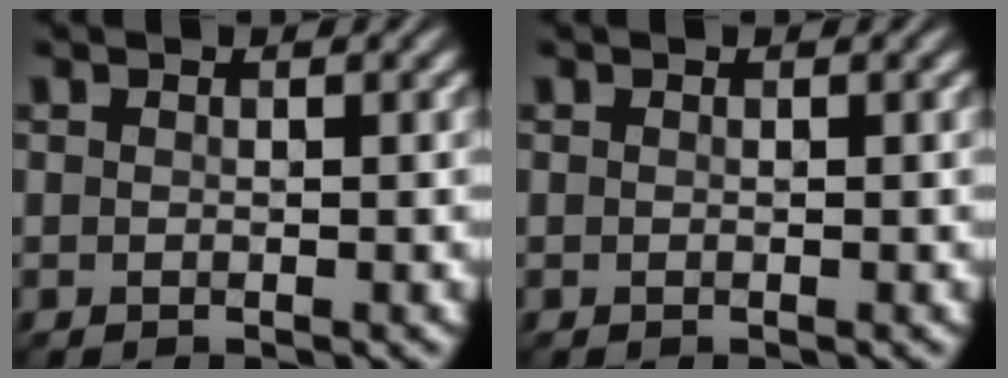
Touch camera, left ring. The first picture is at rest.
{"total": 0.0}